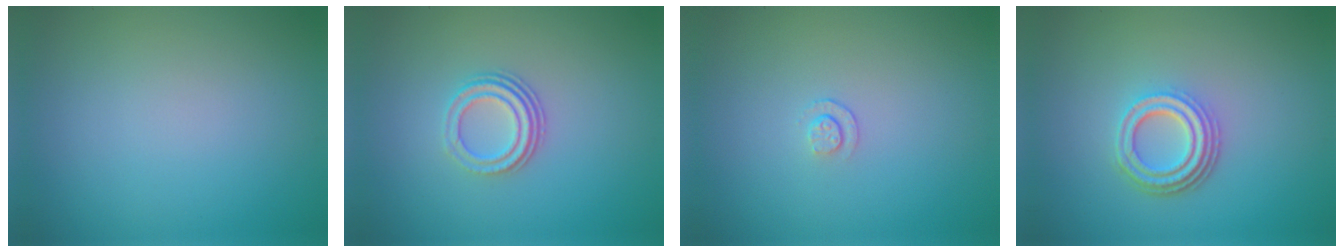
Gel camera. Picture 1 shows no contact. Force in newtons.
{"total": 2.9, "press": 2.0, "slide": 2.0}
{"total": 0.8, "press": 0.5, "slide": 0.7}
{"total": 4.1, "press": 3.1, "slide": 2.6}